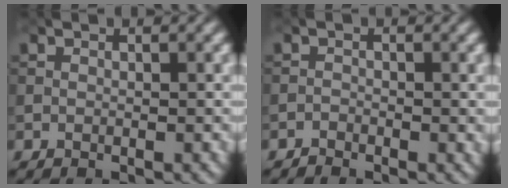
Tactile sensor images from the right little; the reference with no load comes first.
{"total": 1.0, "force": [-0.7, -0.2, -0.6], "torque": [0.018, 0.007, -0.020]}